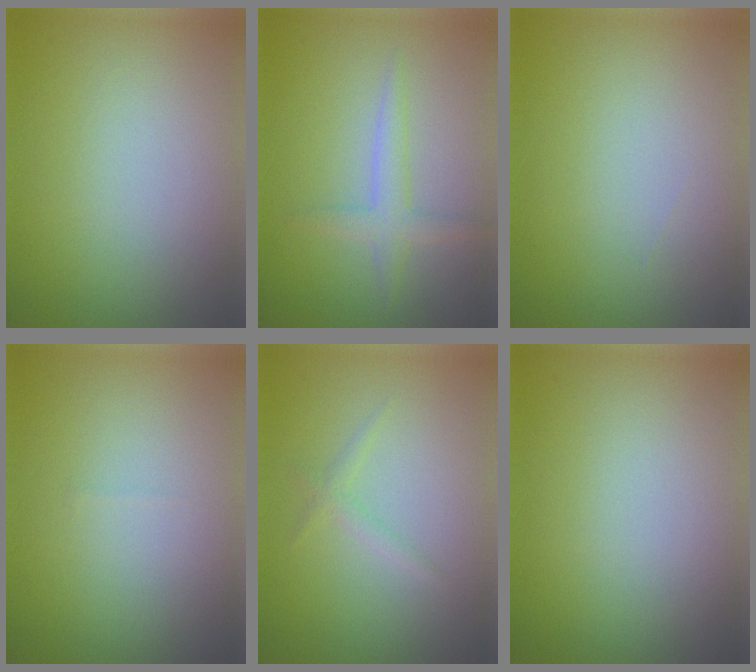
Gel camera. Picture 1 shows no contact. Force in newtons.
{"total": 2.2, "press": 2.2, "slide": 0.1}
{"total": 0.0}
{"total": 0.0}
{"total": 1.0, "press": 1.0, "slide": 0.0}
{"total": 0.0}